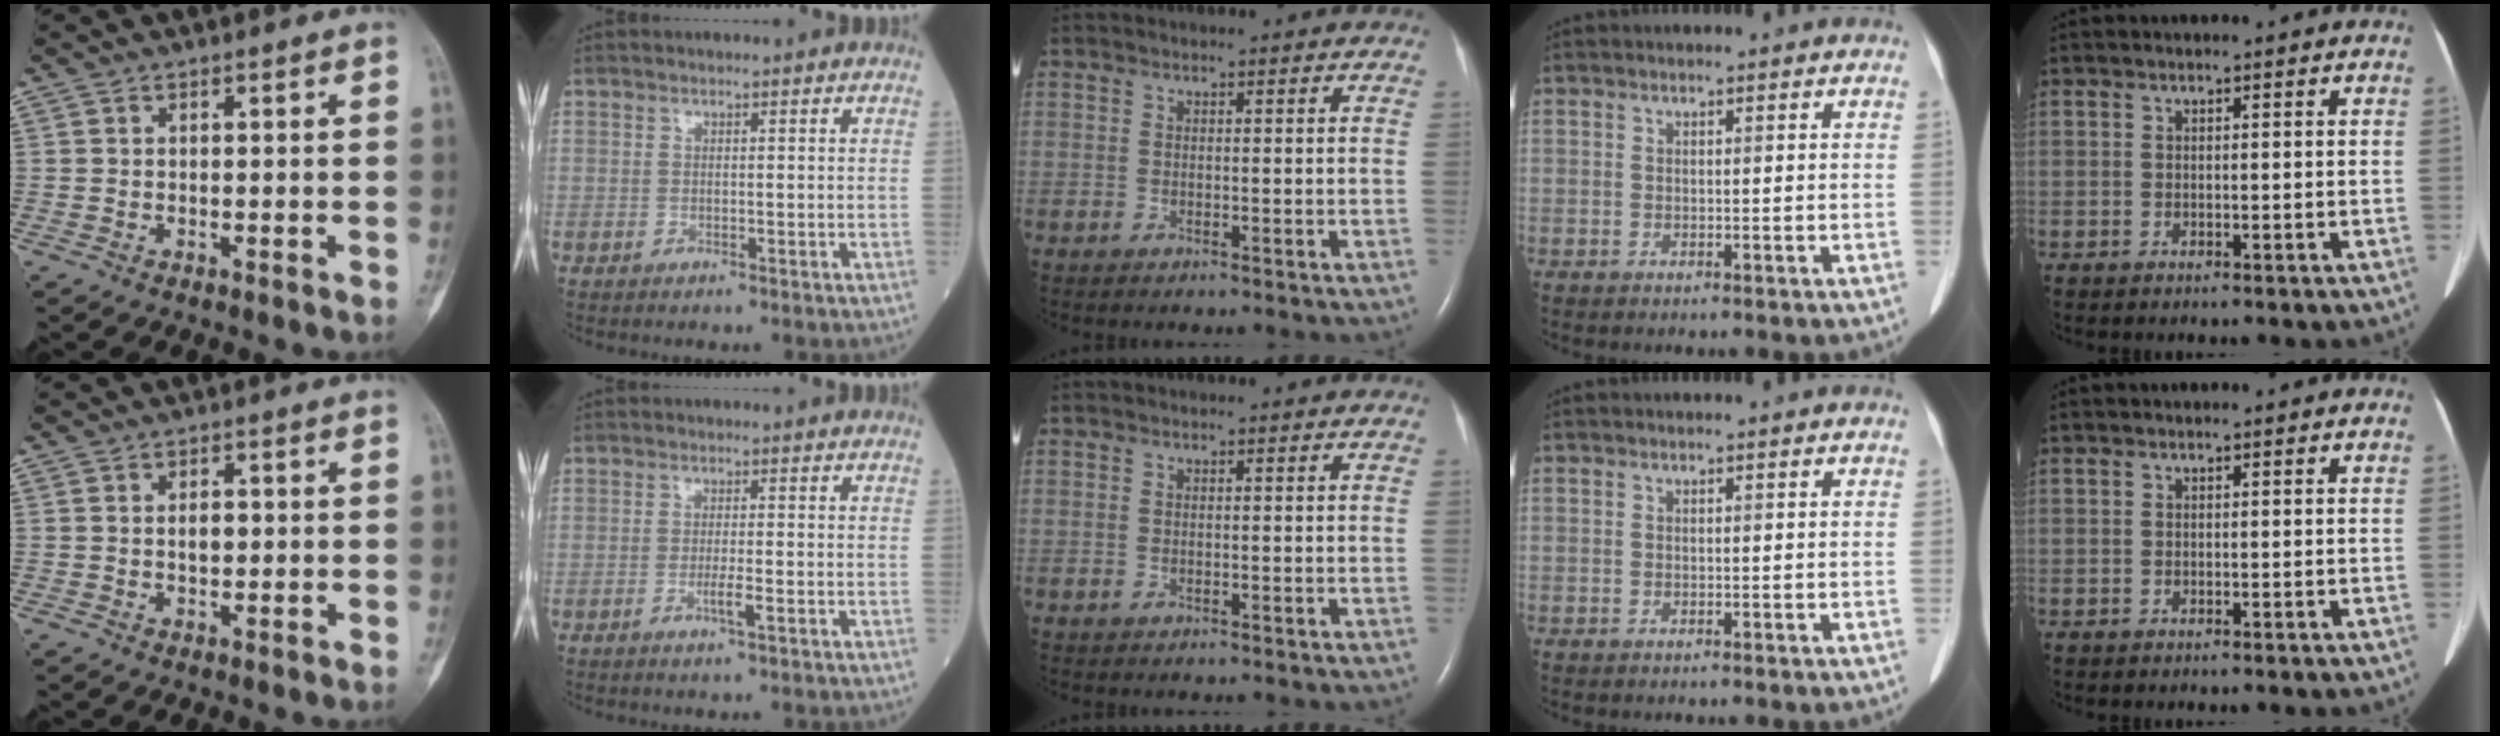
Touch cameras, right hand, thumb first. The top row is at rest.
{"thumb": {"total": 2.2, "force": [0.1, 1.3, 1.8], "torque": [-0.020, 0.001, 0.001]}, "index": {"total": 2.3, "force": [-0.9, -0.1, 2.1], "torque": [-0.040, -0.002, -0.014]}}